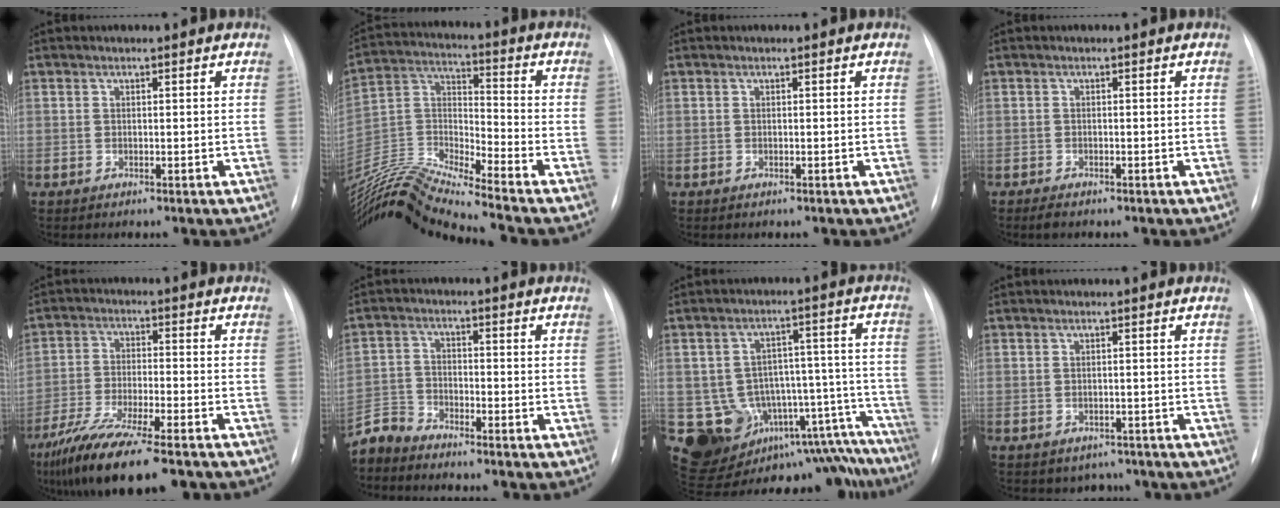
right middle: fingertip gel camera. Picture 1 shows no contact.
{"total": 17.6, "force": [-16.5, -1.6, 6.1], "torque": [-0.124, 0.016, -0.308]}
{"total": 0.0}
{"total": 1.5, "force": [-1.2, 0.6, 0.7], "torque": [-0.021, -0.004, -0.017]}
{"total": 15.0, "force": [-11.2, 2.5, 9.8], "torque": [-0.186, -0.040, -0.189]}
{"total": 4.6, "force": [-4.5, 1.1, -0.2], "torque": [0.002, -0.009, -0.091]}
{"total": 18.6, "force": [-13.1, 10.9, 7.6], "torque": [-0.076, 0.084, -0.155]}
{"total": 3.1, "force": [-2.4, 2.0, 0.3], "torque": [0.001, 0.011, -0.026]}